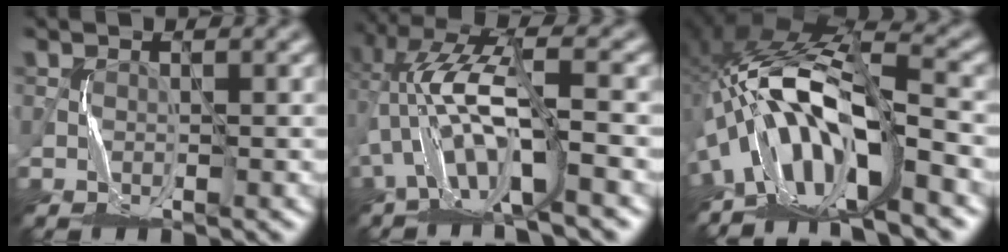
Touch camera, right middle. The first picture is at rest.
{"total": 9.8, "force": [-1.6, 3.5, 8.9], "torque": [-0.182, 0.022, -0.040]}
{"total": 11.6, "force": [-5.1, 4.2, 9.5], "torque": [-0.173, 0.013, -0.098]}